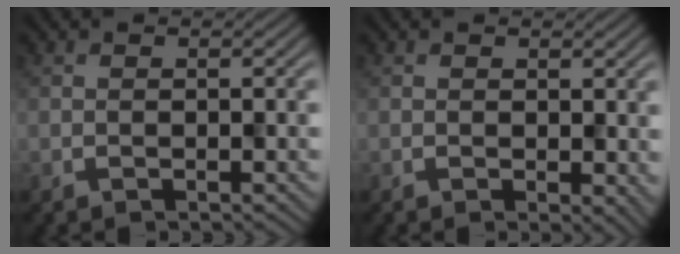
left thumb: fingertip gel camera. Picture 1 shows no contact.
{"total": 1.6, "force": [-0.1, 0.8, 1.3], "torque": [-0.018, -0.006, 0.005]}